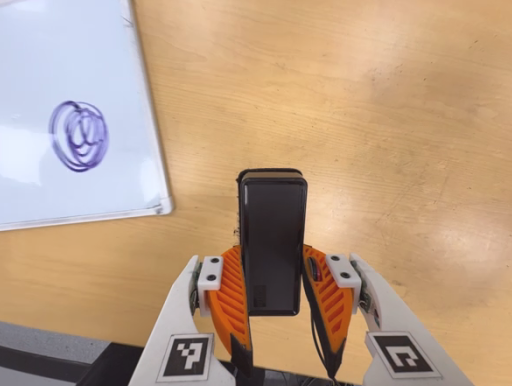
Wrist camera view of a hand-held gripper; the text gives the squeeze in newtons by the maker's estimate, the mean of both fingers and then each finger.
{"total": 5.1, "left": 3.6, "right": 6.6}